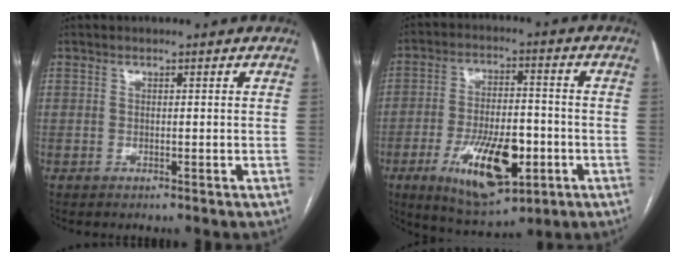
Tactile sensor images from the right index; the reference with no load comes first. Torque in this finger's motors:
{"motor_torque": [0.21, -0.16, 0.23, 0.13]}